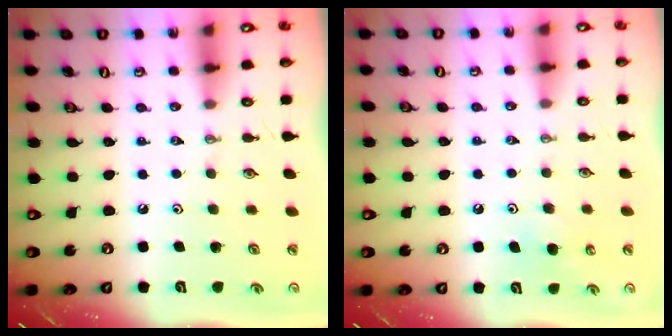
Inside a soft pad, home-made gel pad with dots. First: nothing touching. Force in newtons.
{"total": 5.1, "press": 5.1, "slide": 0.5}